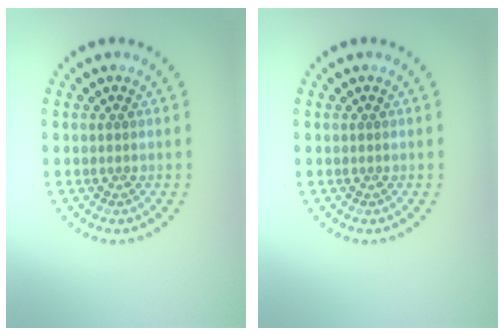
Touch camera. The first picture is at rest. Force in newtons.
{"total": 0.0}